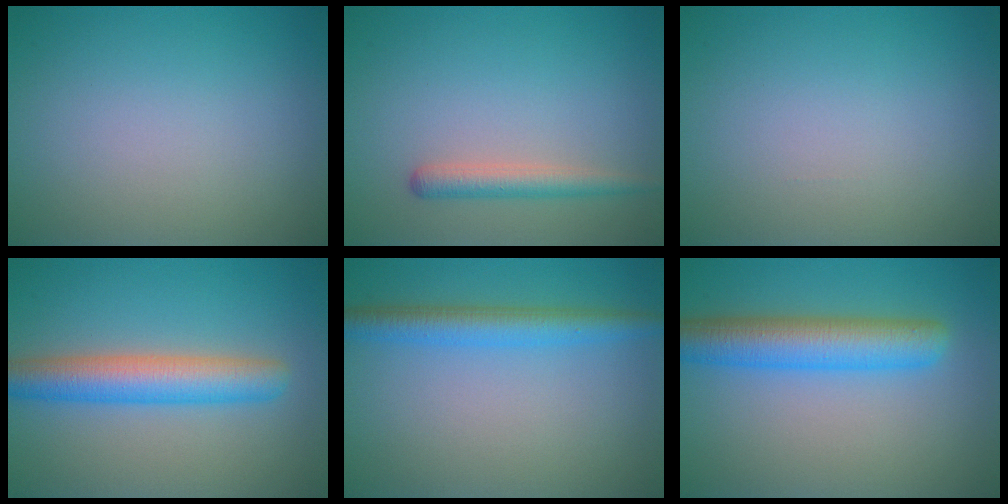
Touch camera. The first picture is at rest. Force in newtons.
{"total": 2.2, "press": 2.2, "slide": 0.1}
{"total": 0.0}
{"total": 5.4, "press": 5.4, "slide": 0.2}
{"total": 3.7, "press": 3.7, "slide": 0.1}
{"total": 6.1, "press": 6.1, "slide": 0.1}